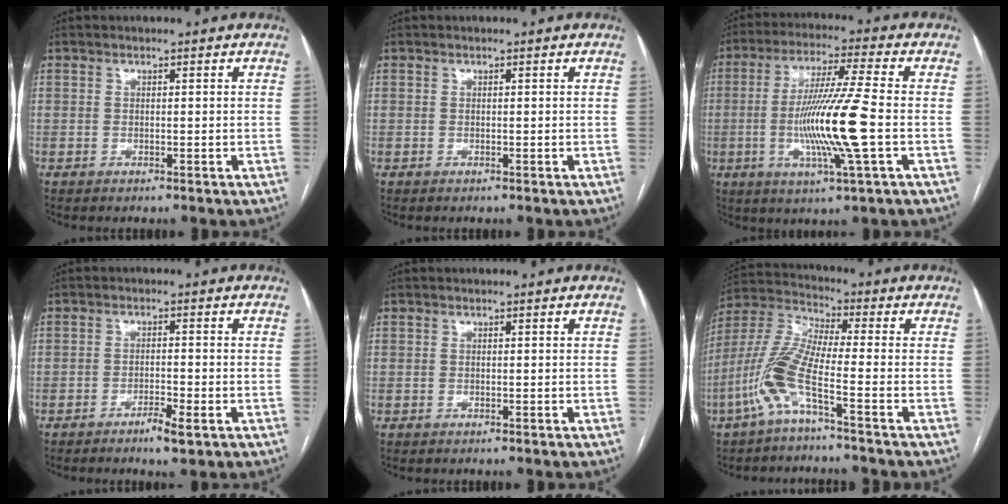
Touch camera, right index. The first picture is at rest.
{"total": 0.0}
{"total": 13.6, "force": [-2.3, -0.8, 13.4], "torque": [-0.261, -0.012, -0.049]}
{"total": 3.4, "force": [-1.9, 0.5, 2.7], "torque": [-0.045, -0.002, -0.031]}
{"total": 0.0}
{"total": 9.8, "force": [-4.6, 0.2, 8.7], "torque": [-0.201, 0.005, -0.104]}